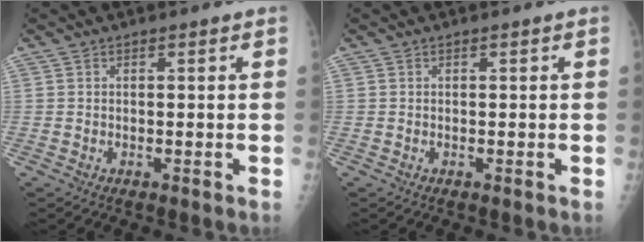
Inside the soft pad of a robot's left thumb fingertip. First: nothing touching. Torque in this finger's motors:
{"motor_torque": [0.01, 0.00, 0.00, -0.01, 0.00]}